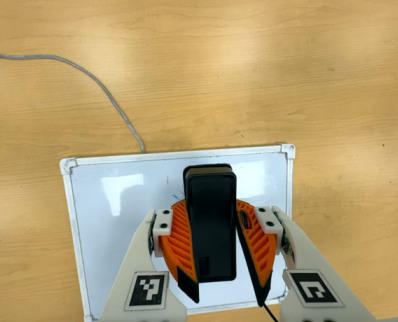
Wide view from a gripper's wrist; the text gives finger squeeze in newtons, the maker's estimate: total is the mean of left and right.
{"total": 9.5, "left": 9.4, "right": 9.6}